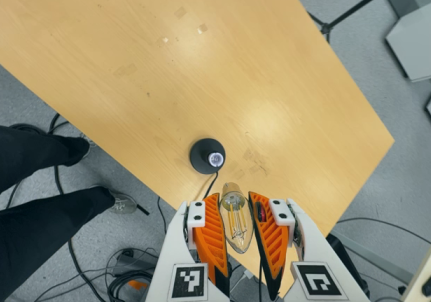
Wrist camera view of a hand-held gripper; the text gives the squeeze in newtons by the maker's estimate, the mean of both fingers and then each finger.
{"total": 20.5, "left": 21.9, "right": 19.1}